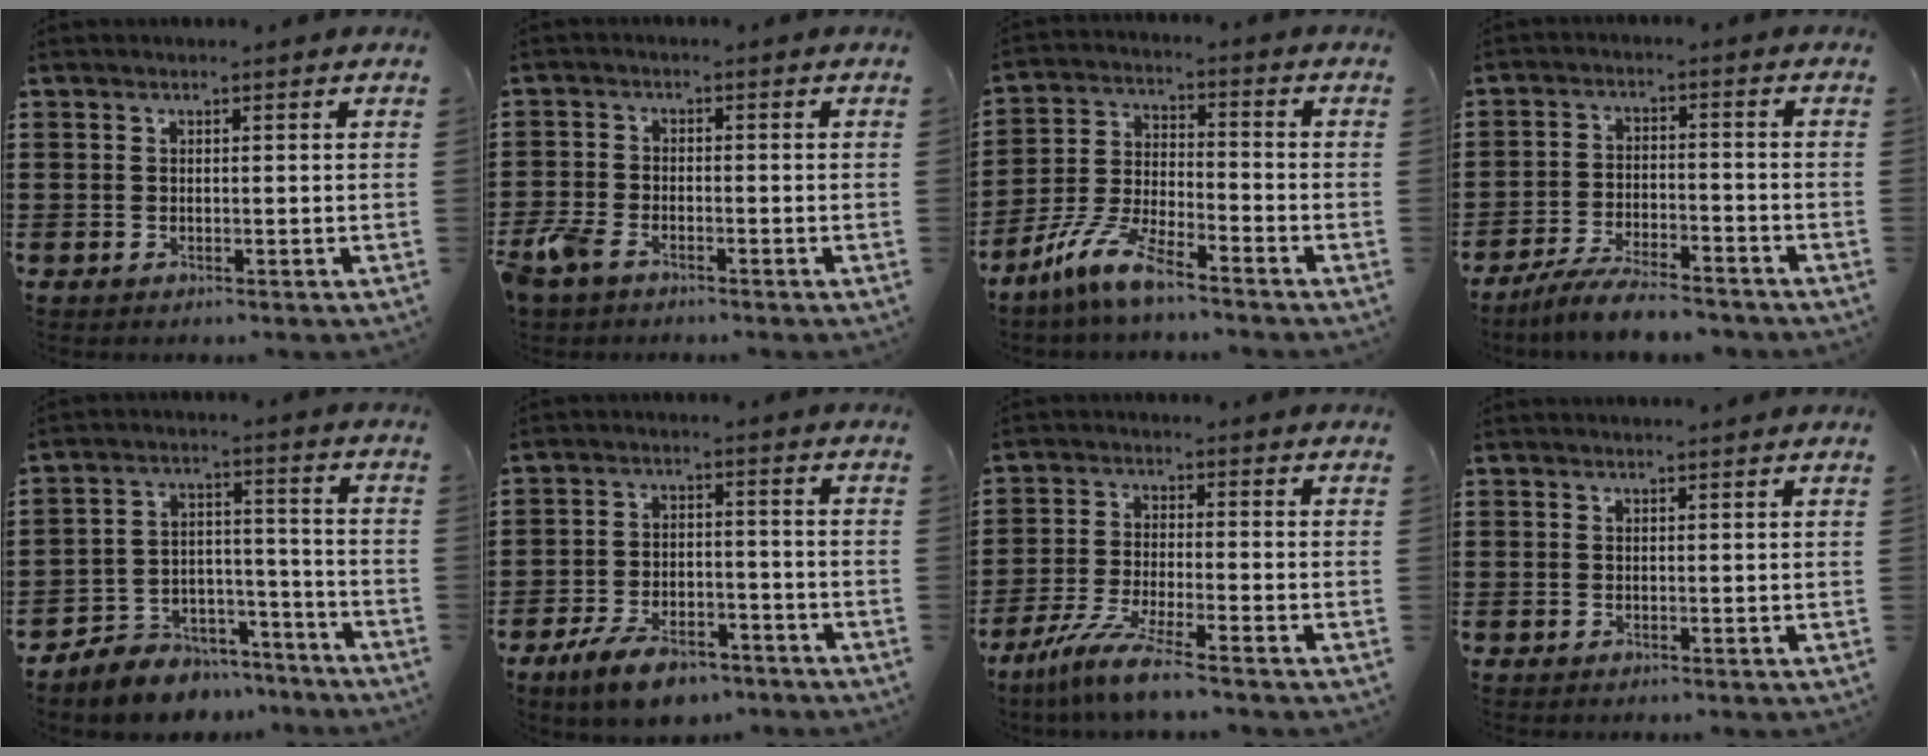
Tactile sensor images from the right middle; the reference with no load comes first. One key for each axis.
{"total": 3.9, "fx": -3.0, "fy": 1.8, "fz": 1.7, "tx": -0.064, "ty": -0.007, "tz": -0.068}
{"total": 8.7, "fx": -6.9, "fy": 1.1, "fz": 5.2, "tx": -0.128, "ty": -0.007, "tz": -0.141}
{"total": 6.0, "fx": -5.5, "fy": 0.5, "fz": 2.3, "tx": -0.057, "ty": -0.006, "tz": -0.108}
{"total": 6.1, "fx": -5.7, "fy": 2.2, "fz": 0.2, "tx": -0.011, "ty": 0.017, "tz": -0.113}
{"total": 7.0, "fx": -5.5, "fy": 2.3, "fz": 3.6, "tx": -0.074, "ty": 0.005, "tz": -0.103}
{"total": 6.8, "fx": -5.5, "fy": -0.1, "fz": 4.1, "tx": -0.099, "ty": -0.024, "tz": -0.110}
{"total": 0.7, "fx": 0.7, "fy": -0.2, "fz": 0.2, "tx": -0.004, "ty": -0.003, "tz": 0.013}